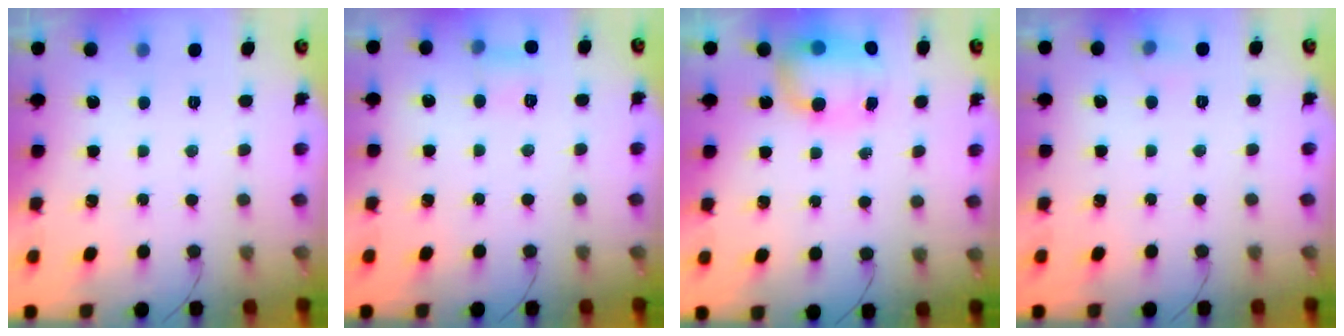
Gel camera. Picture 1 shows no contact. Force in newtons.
{"total": 3.9, "press": 3.7, "slide": 1.3}
{"total": 8.7, "press": 8.3, "slide": 2.5}
{"total": 5.4, "press": 5.1, "slide": 1.6}